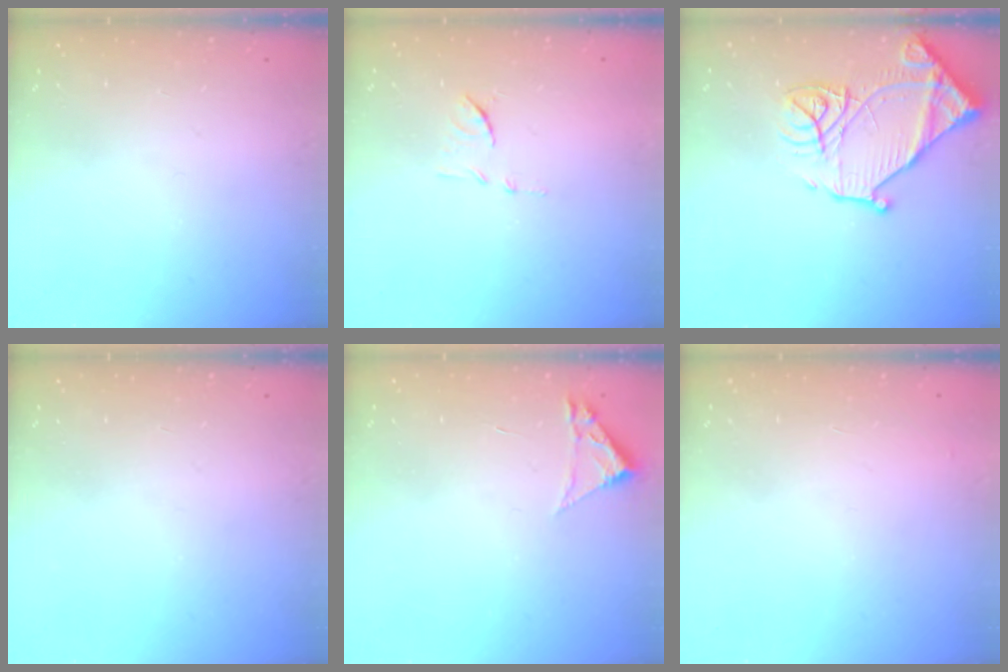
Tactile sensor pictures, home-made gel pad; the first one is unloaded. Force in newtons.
{"total": 8.2, "press": 8.2, "slide": 0.2}
{"total": 17.7, "press": 17.7, "slide": 1.5}
{"total": 0.0}
{"total": 1.8, "press": 1.8, "slide": 0.2}
{"total": 2.9, "press": 2.9, "slide": 0.1}